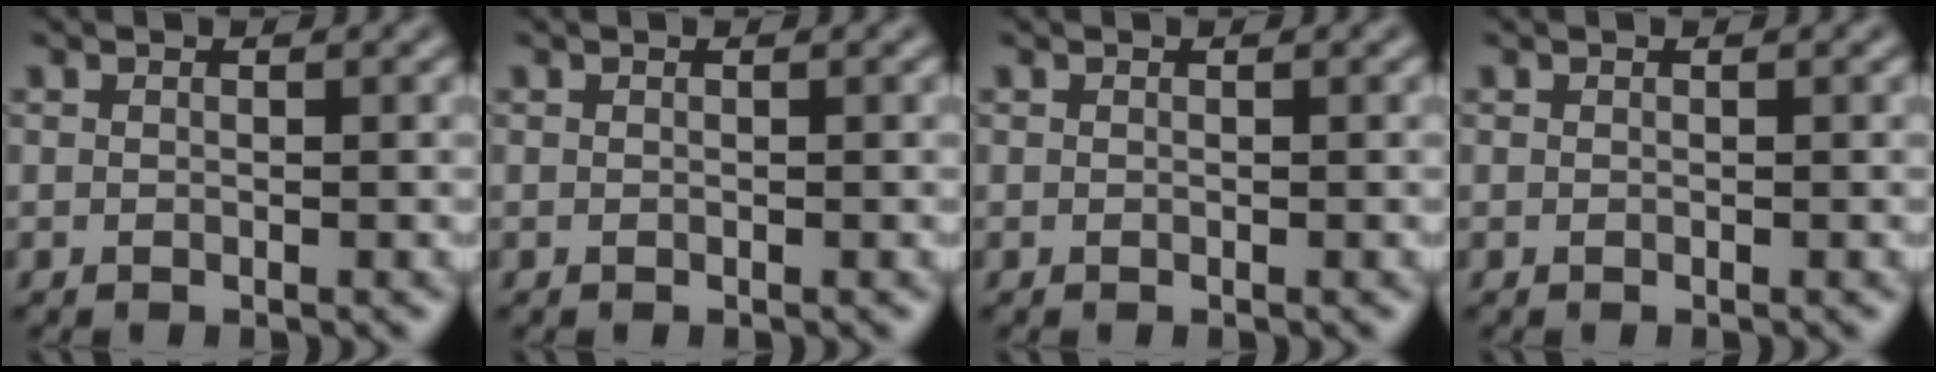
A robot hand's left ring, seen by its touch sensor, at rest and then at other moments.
{"total": 0.0}
{"total": 0.0}
{"total": 0.0}